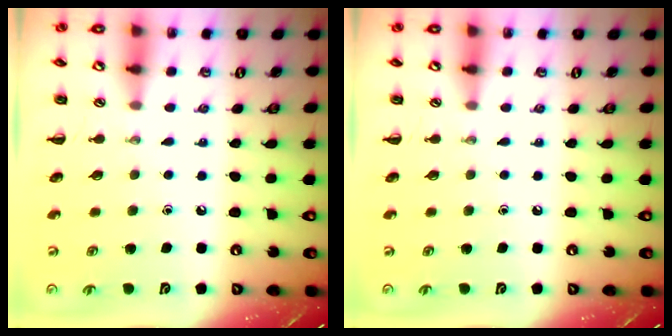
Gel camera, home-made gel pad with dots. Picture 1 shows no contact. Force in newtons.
{"total": 0.0}